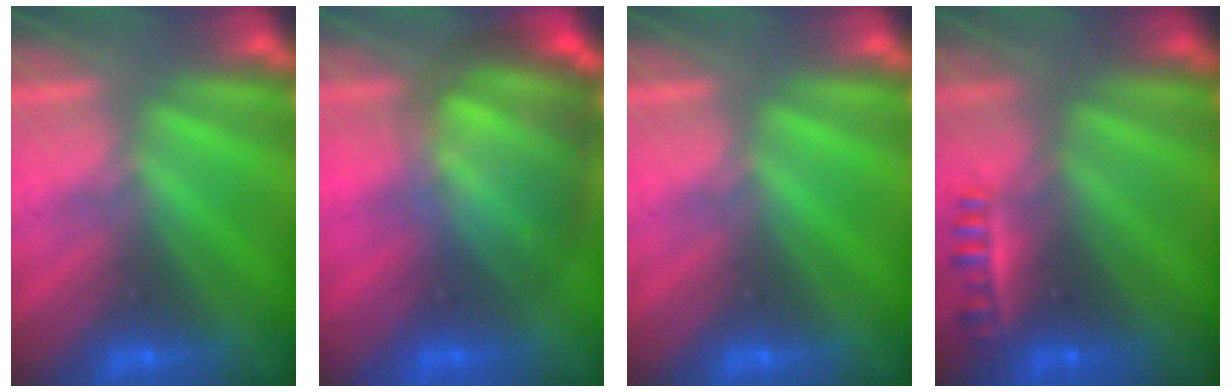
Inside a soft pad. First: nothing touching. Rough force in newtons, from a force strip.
{"total": 5.7}
{"total": 0.0}
{"total": 2.3}